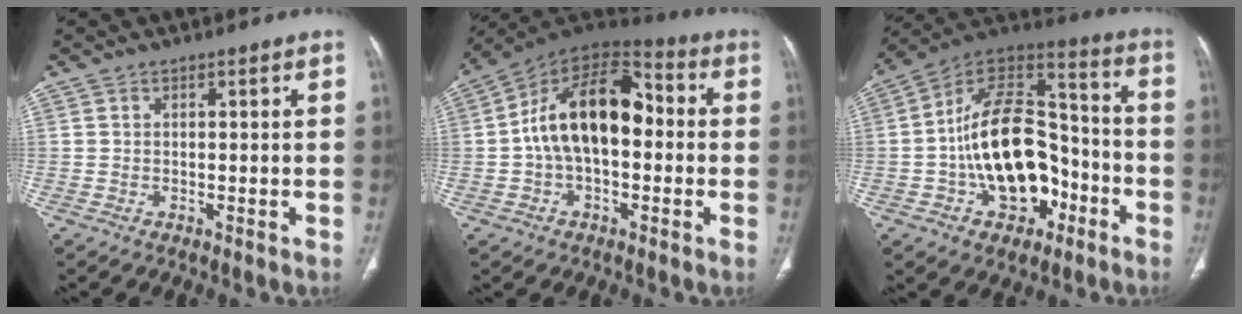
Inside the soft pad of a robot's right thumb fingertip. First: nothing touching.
{"total": 17.4, "force": [0.1, 10.2, 14.2], "torque": [-0.221, 0.047, -0.009]}
{"total": 21.5, "force": [-5.7, 13.8, 15.5], "torque": [-0.217, 0.065, -0.090]}